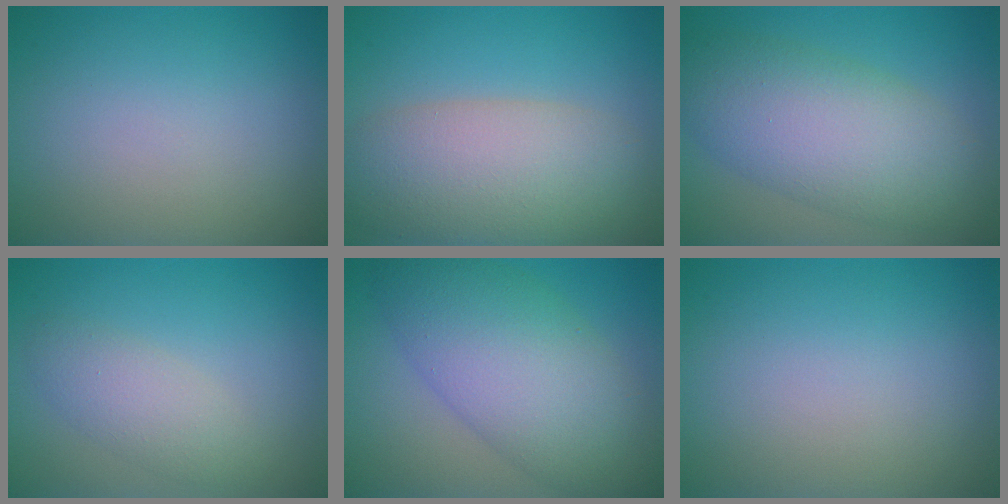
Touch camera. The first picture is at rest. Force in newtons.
{"total": 8.3, "press": 8.3, "slide": 0.5}
{"total": 8.3, "press": 8.3, "slide": 0.1}
{"total": 2.8, "press": 2.8, "slide": 0.1}
{"total": 9.3, "press": 9.3, "slide": 0.3}
{"total": 0.0}